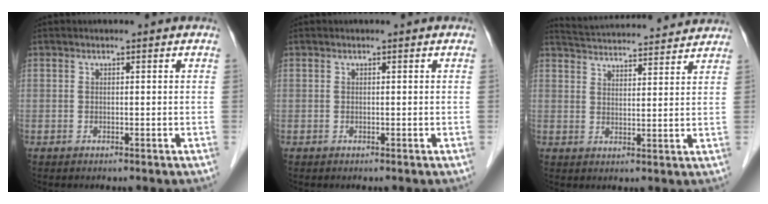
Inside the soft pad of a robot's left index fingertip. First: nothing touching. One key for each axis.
{"total": 0.0}
{"total": 16.1, "fx": 15.4, "fy": 1.7, "fz": 4.5, "tx": -0.082, "ty": 0.034, "tz": 0.216}